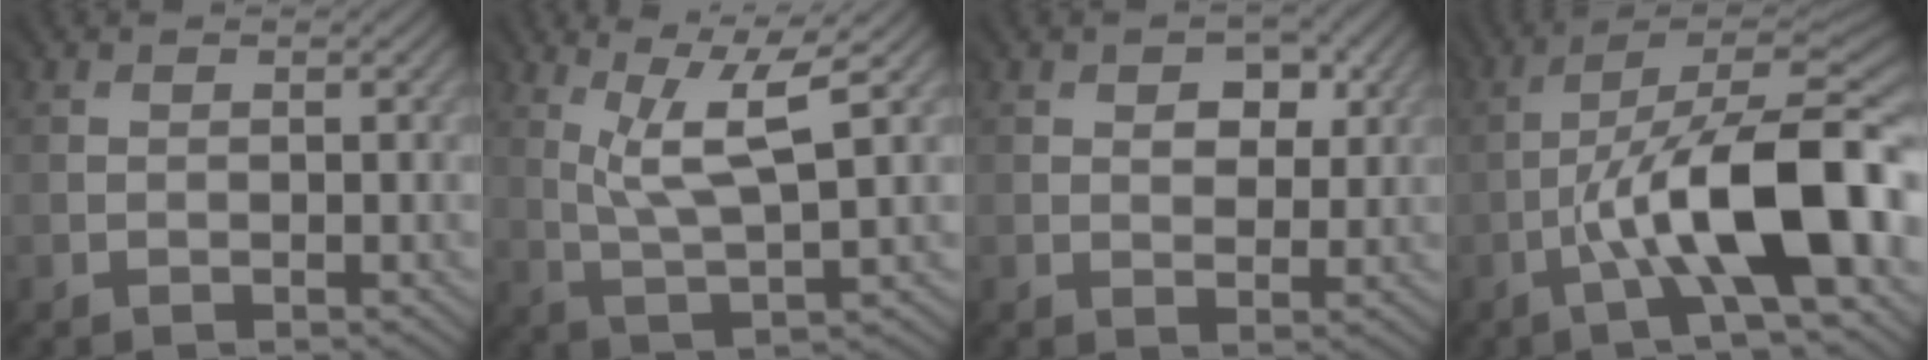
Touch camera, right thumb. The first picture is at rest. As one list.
[{"total": 6.1, "force": [3.5, 0.7, 5.0], "torque": [-0.091, 0.003, 0.070]}, {"total": 3.9, "force": [2.0, 2.7, 1.9], "torque": [-0.028, -0.007, 0.033]}, {"total": 14.4, "force": [-4.7, 4.1, 13.0], "torque": [-0.208, 0.009, -0.078]}]